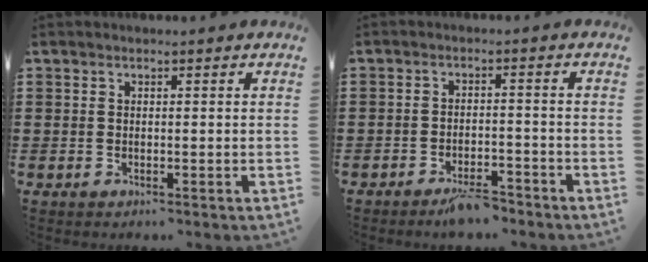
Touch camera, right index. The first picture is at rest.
{"total": 3.4, "force": [-3.1, 0.6, 1.3], "torque": [-0.022, 0.009, -0.059]}